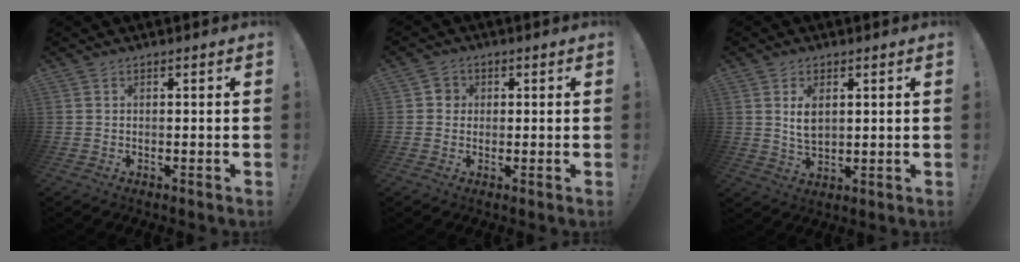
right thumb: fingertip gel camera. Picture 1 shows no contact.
{"total": 3.1, "force": [-0.2, 3.0, 0.9], "torque": [-0.013, 0.009, -0.004]}
{"total": 5.6, "force": [1.8, 3.2, 4.2], "torque": [-0.062, -0.010, 0.026]}